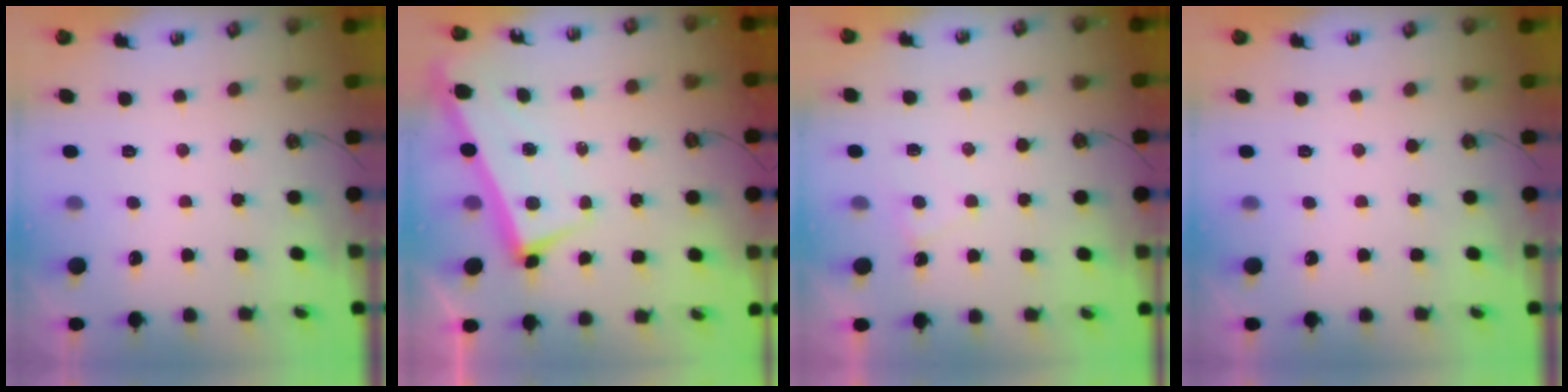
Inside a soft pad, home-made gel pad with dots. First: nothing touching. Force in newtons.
{"total": 2.7, "press": 2.0, "slide": 1.8}
{"total": 1.2, "press": 1.1, "slide": 0.4}
{"total": 0.0}